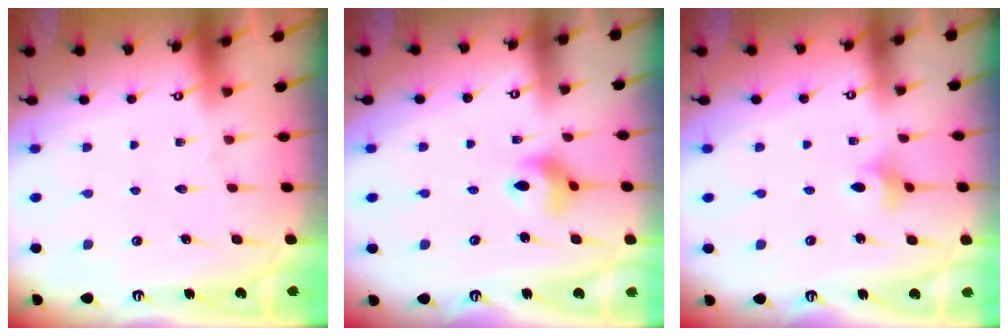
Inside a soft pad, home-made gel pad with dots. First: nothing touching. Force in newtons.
{"total": 6.5, "press": 6.5, "slide": 0.5}
{"total": 3.8, "press": 3.7, "slide": 0.6}